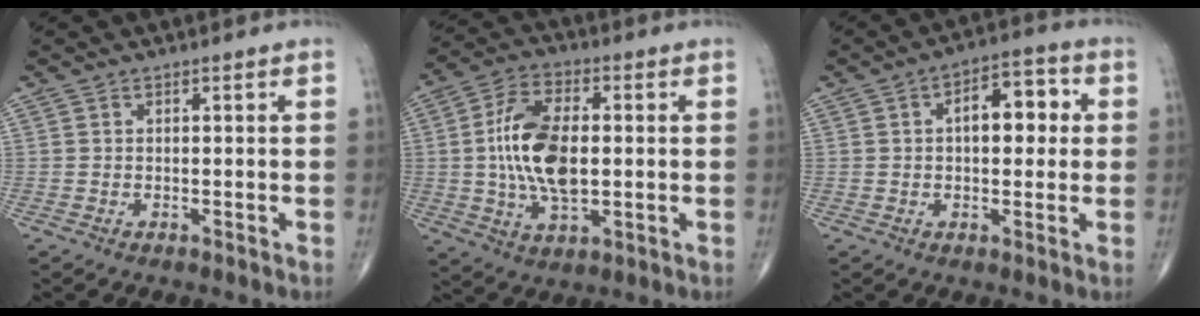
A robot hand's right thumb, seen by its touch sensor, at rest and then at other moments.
{"total": 14.4, "force": [0.3, 7.4, 12.4], "torque": [-0.232, 0.007, 0.005]}
{"total": 9.3, "force": [1.5, 5.0, 7.7], "torque": [-0.083, 0.020, 0.016]}